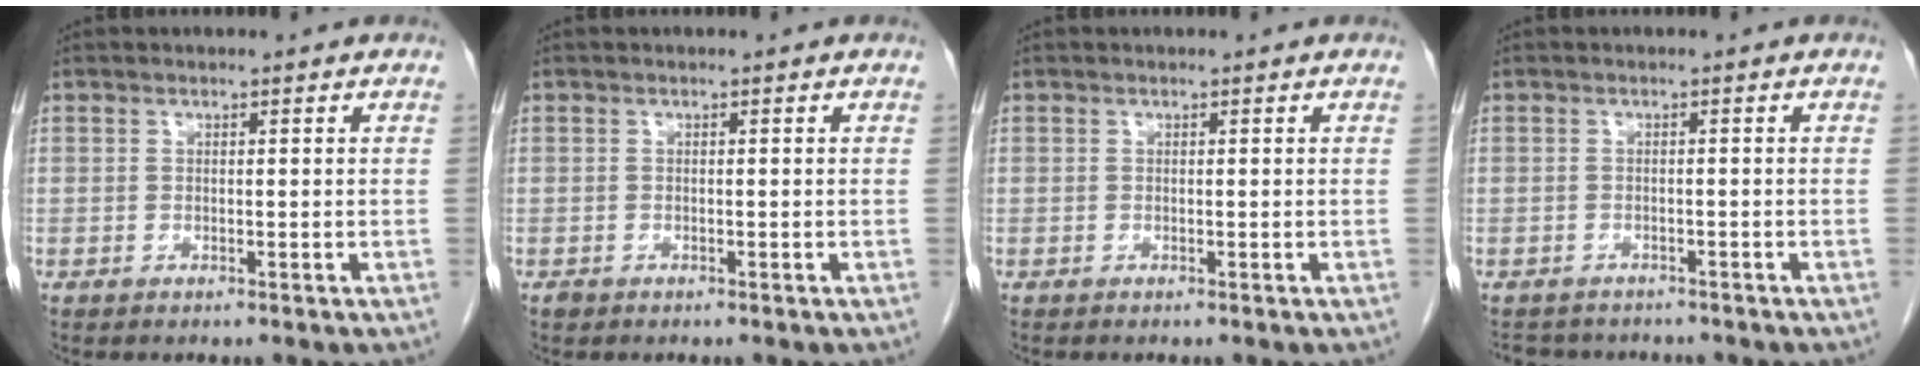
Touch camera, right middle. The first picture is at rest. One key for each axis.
{"total": 0.5, "fx": -0.4, "fy": 0.3, "fz": 0.1, "tx": -0.004, "ty": 0.001, "tz": -0.007}
{"total": 0.0}
{"total": 5.6, "fx": -5.1, "fy": 2.0, "fz": 0.9, "tx": -0.013, "ty": -0.002, "tz": -0.068}